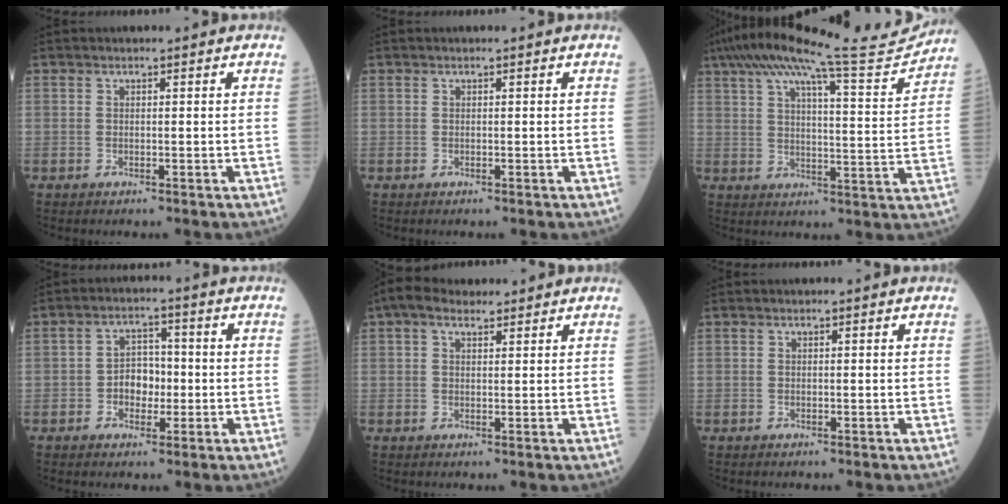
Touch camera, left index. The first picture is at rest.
{"total": 0.0}
{"total": 18.7, "force": [16.6, 0.1, 8.6], "torque": [-0.145, -0.007, 0.234]}
{"total": 4.6, "force": [-0.9, 3.2, 3.2], "torque": [-0.055, 0.014, -0.018]}
{"total": 4.0, "force": [2.8, 1.9, 2.1], "torque": [-0.055, 0.034, 0.054]}
{"total": 0.0}